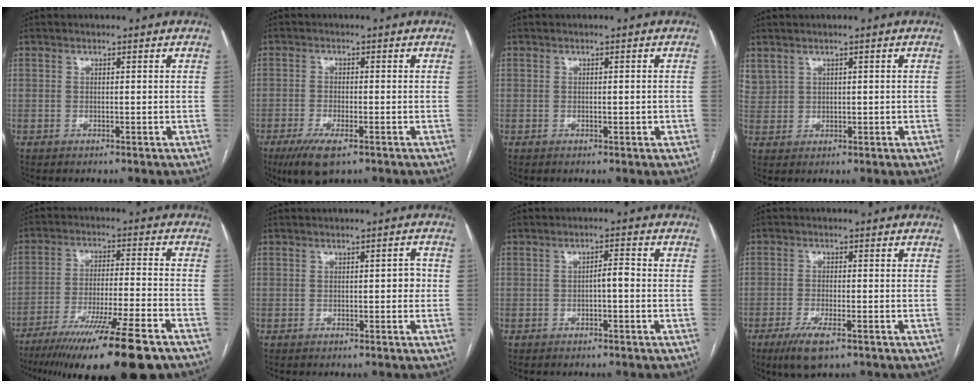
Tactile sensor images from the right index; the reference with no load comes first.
{"total": 6.3, "force": [-3.8, 1.6, 4.8], "torque": [-0.091, -0.015, -0.062]}
{"total": 1.1, "force": [-0.2, 0.5, 0.9], "torque": [-0.016, 0.007, 0.000]}
{"total": 2.9, "force": [1.9, 2.1, 0.8], "torque": [-0.023, 0.014, 0.050]}
{"total": 20.6, "force": [-15.1, 1.0, 14.0], "torque": [-0.193, -0.039, -0.243]}
{"total": 1.9, "force": [-0.2, 0.8, 1.7], "torque": [-0.015, 0.005, -0.004]}
{"total": 2.3, "force": [-0.6, 0.5, 2.1], "torque": [-0.031, 0.006, -0.010]}
{"total": 5.6, "force": [-3.3, 1.3, 4.3], "torque": [-0.088, -0.012, -0.055]}